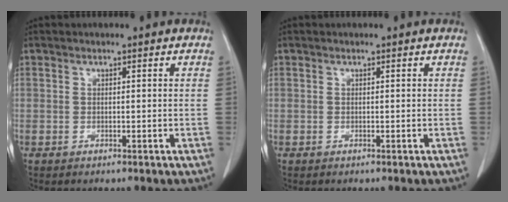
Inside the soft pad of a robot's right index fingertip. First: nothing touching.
{"total": 0.0}